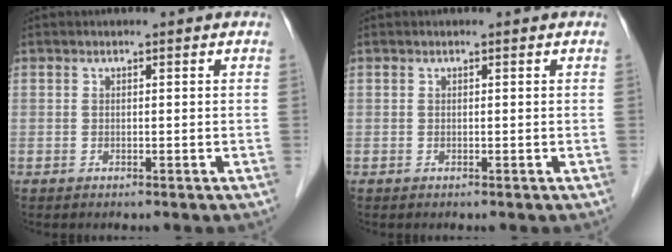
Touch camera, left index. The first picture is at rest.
{"total": 0.0}